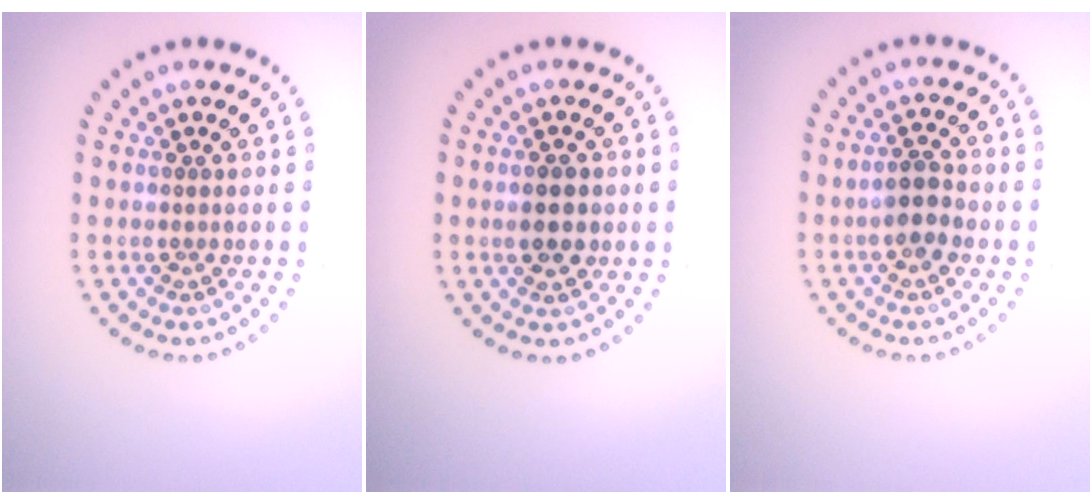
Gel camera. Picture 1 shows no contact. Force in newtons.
{"total": 2.9, "press": 2.9, "slide": 0.2}
{"total": 2.4, "press": 2.3, "slide": 0.7}